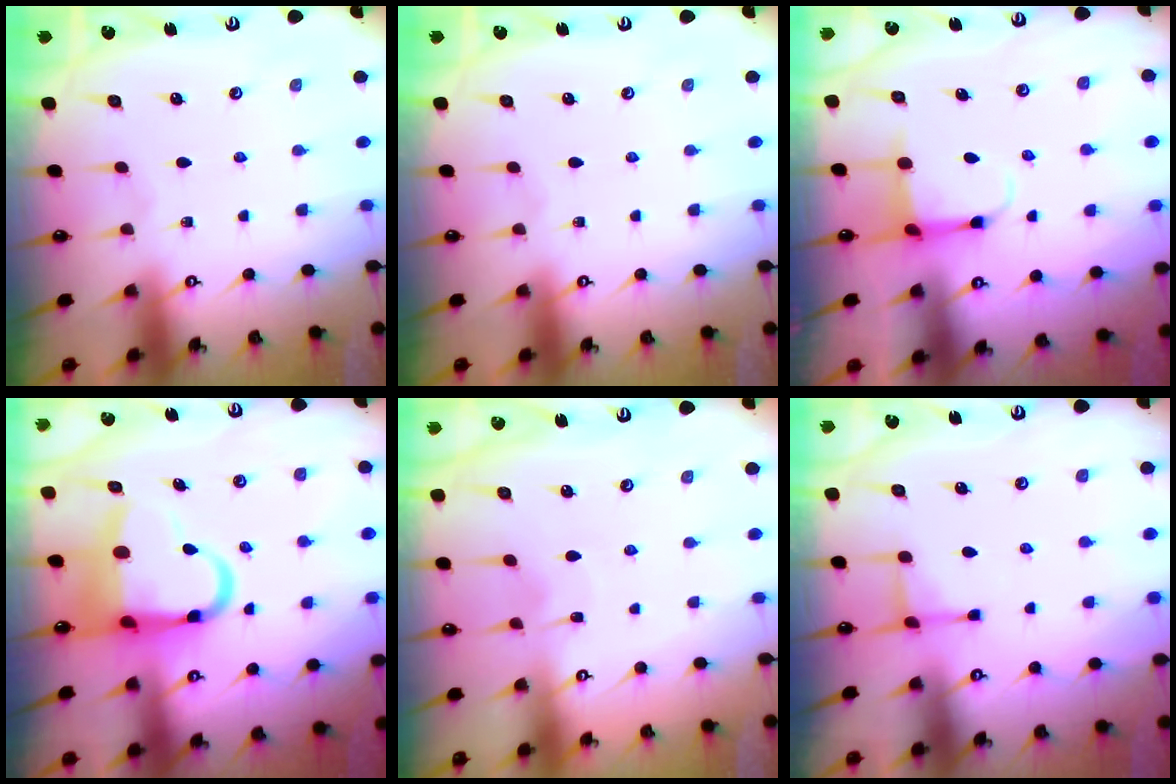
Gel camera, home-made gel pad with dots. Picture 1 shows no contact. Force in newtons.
{"total": 0.0}
{"total": 4.0, "press": 3.8, "slide": 1.3}
{"total": 11.6, "press": 11.1, "slide": 3.0}
{"total": 3.5, "press": 3.5, "slide": 0.3}
{"total": 3.2, "press": 3.1, "slide": 0.7}